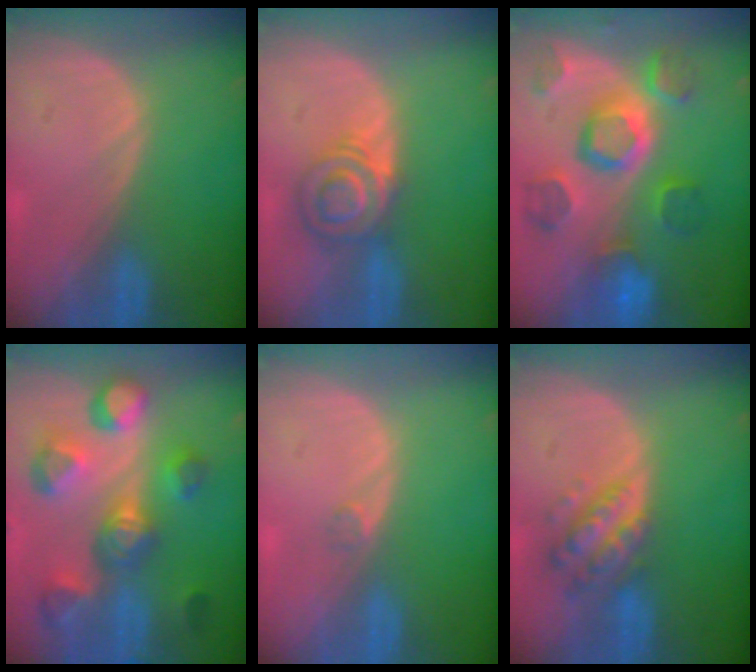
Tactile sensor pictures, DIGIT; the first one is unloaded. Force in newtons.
{"total": 5.9, "press": 5.8, "slide": 0.8}
{"total": 11.6, "press": 10.0, "slide": 5.8}
{"total": 10.8, "press": 10.0, "slide": 4.1}
{"total": 0.9, "press": 0.8, "slide": 0.5}
{"total": 6.5, "press": 5.8, "slide": 2.8}